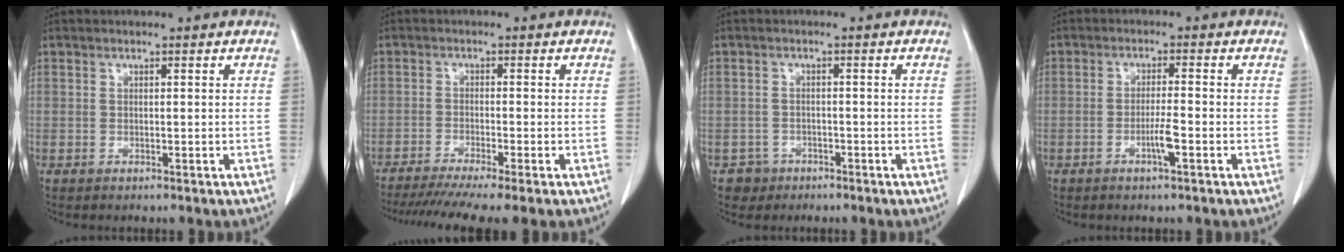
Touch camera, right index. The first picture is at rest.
{"total": 10.0, "force": [-8.0, -0.2, 6.1], "torque": [-0.085, -0.020, -0.125]}
{"total": 2.4, "force": [-1.4, 1.9, -0.3], "torque": [0.005, 0.012, -0.022]}
{"total": 3.3, "force": [-1.4, -0.1, 3.0], "torque": [-0.054, -0.002, -0.027]}